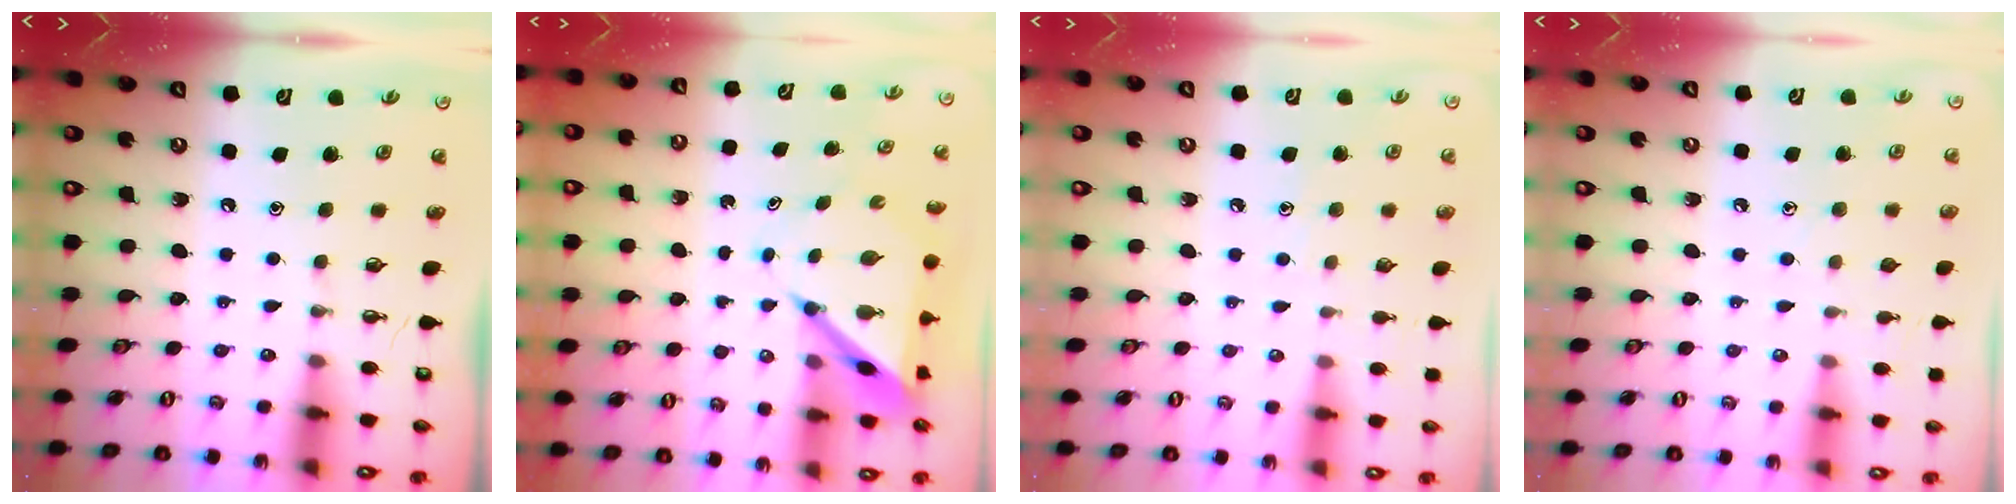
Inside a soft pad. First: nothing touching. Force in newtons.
{"total": 6.5, "press": 6.5, "slide": 0.7}
{"total": 3.6, "press": 3.6, "slide": 0.3}
{"total": 4.3, "press": 4.3, "slide": 0.4}